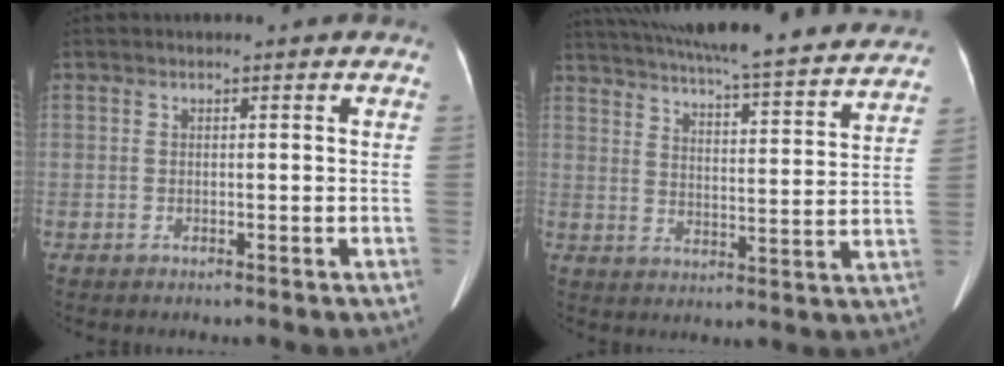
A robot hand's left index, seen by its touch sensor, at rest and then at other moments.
{"total": 28.4, "force": [25.5, 3.1, 12.1], "torque": [-0.203, -0.023, 0.328]}